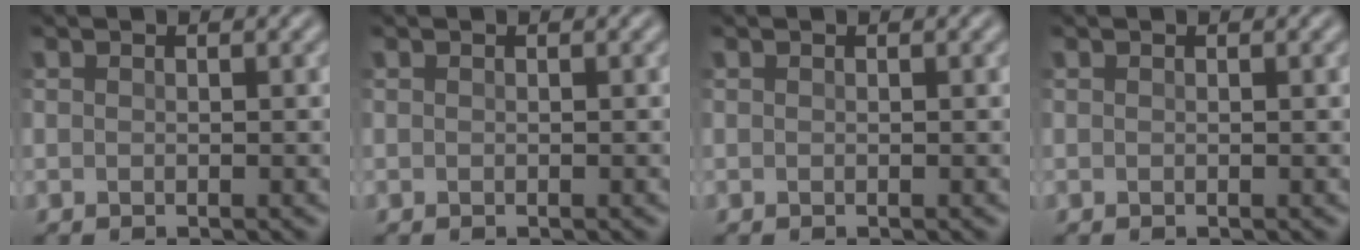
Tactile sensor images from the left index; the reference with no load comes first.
{"total": 0.0}
{"total": 0.0}
{"total": 0.0}